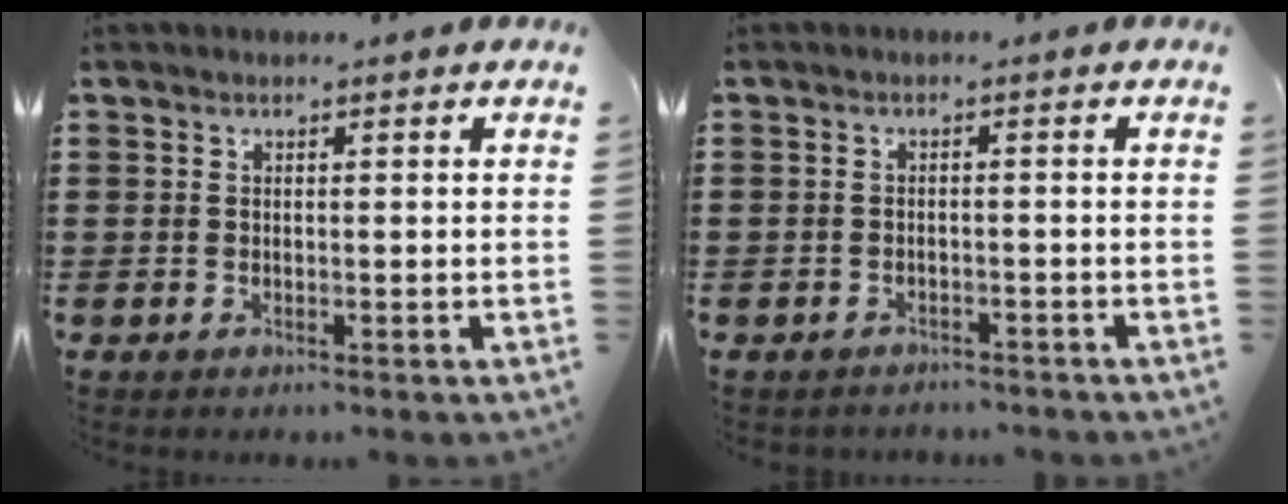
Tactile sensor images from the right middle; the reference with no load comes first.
{"total": 1.4, "force": [-1.4, 0.2, 0.0], "torque": [-0.007, -0.001, -0.031]}